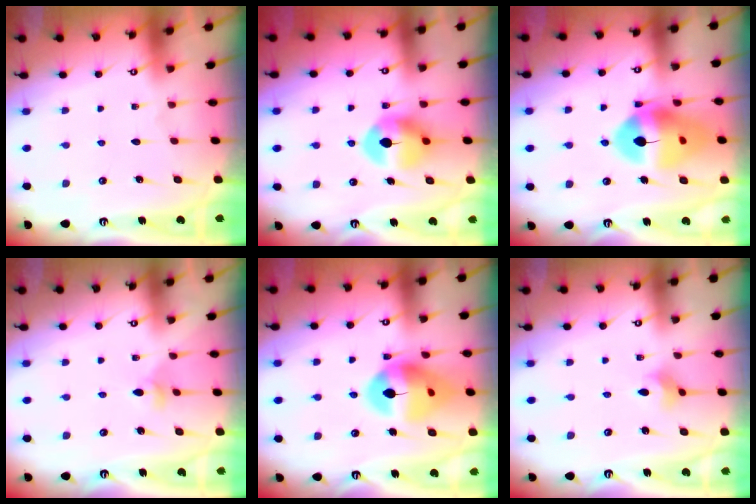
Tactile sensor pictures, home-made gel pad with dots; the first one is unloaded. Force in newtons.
{"total": 8.4, "press": 8.4, "slide": 0.3}
{"total": 16.0, "press": 15.9, "slide": 1.5}
{"total": 4.3, "press": 4.2, "slide": 0.6}
{"total": 14.9, "press": 14.7, "slide": 2.0}
{"total": 2.8, "press": 2.7, "slide": 0.7}